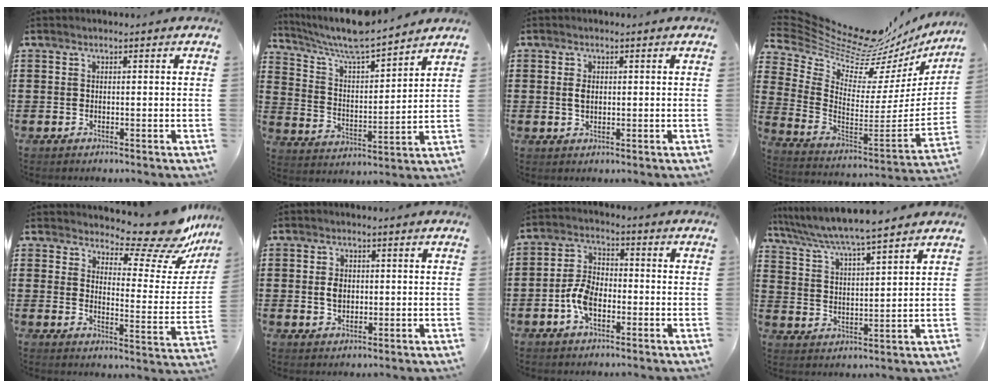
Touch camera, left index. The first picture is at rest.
{"total": 7.8, "force": [7.2, 0.6, 2.9], "torque": [-0.086, -0.043, 0.122]}
{"total": 1.8, "force": [0.3, 1.0, 1.4], "torque": [-0.032, 0.005, 0.005]}
{"total": 8.6, "force": [7.4, 2.9, 3.4], "torque": [-0.098, -0.068, 0.122]}
{"total": 11.2, "force": [9.5, 2.6, 5.2], "torque": [-0.083, -0.069, 0.160]}
{"total": 2.8, "force": [0.2, 2.0, 2.0], "torque": [-0.042, 0.008, 0.004]}
{"total": 6.2, "force": [-2.2, 3.6, 4.5], "torque": [-0.112, 0.002, -0.048]}
{"total": 5.7, "force": [5.2, -0.3, 2.1], "torque": [-0.064, -0.034, 0.086]}